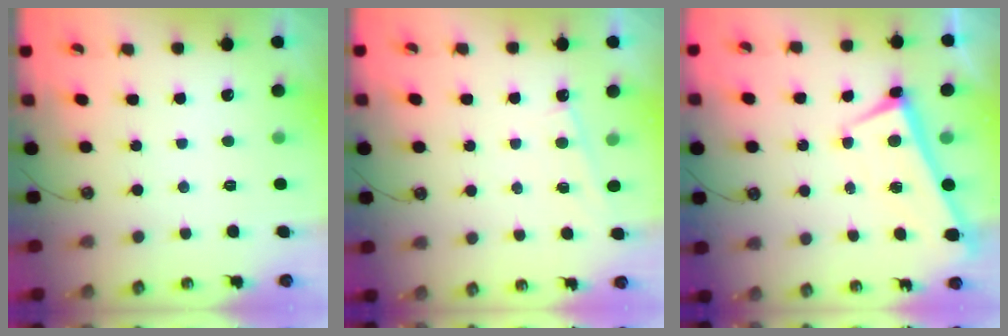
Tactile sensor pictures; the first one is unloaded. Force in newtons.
{"total": 0.7, "press": 0.7, "slide": 0.2}
{"total": 1.0, "press": 0.9, "slide": 0.3}